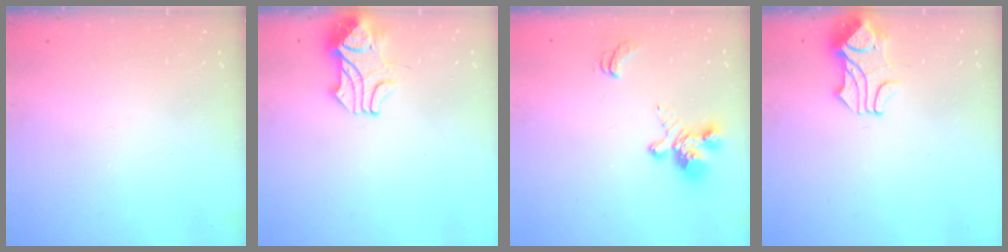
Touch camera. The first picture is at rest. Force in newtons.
{"total": 2.4, "press": 2.2, "slide": 1.0}
{"total": 2.4, "press": 1.6, "slide": 1.8}
{"total": 1.6, "press": 1.2, "slide": 1.0}